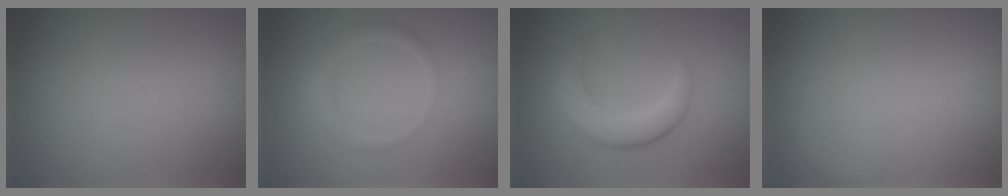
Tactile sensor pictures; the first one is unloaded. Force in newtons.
{"total": 2.2, "press": 2.2, "slide": 0.1}
{"total": 4.3, "press": 4.3, "slide": 0.3}
{"total": 0.6, "press": 0.6, "slide": 0.1}